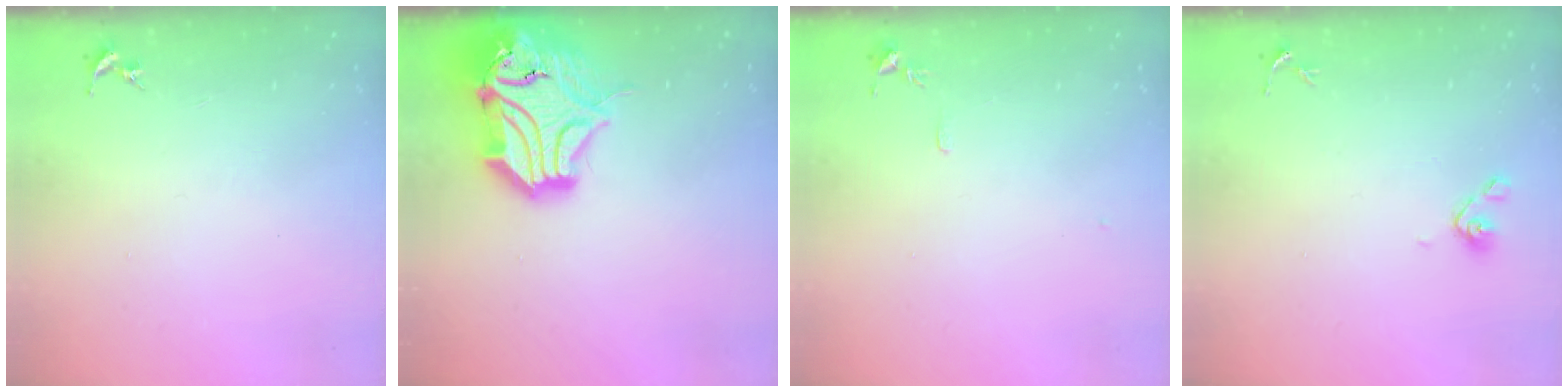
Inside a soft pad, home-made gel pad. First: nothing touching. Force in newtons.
{"total": 21.9, "press": 21.7, "slide": 2.9}
{"total": 4.4, "press": 4.4, "slide": 0.6}
{"total": 5.9, "press": 5.4, "slide": 2.4}